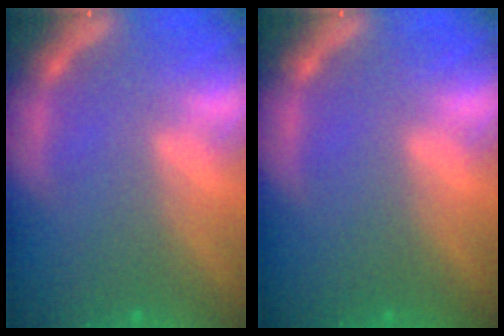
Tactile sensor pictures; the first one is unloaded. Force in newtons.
{"total": 0.0}